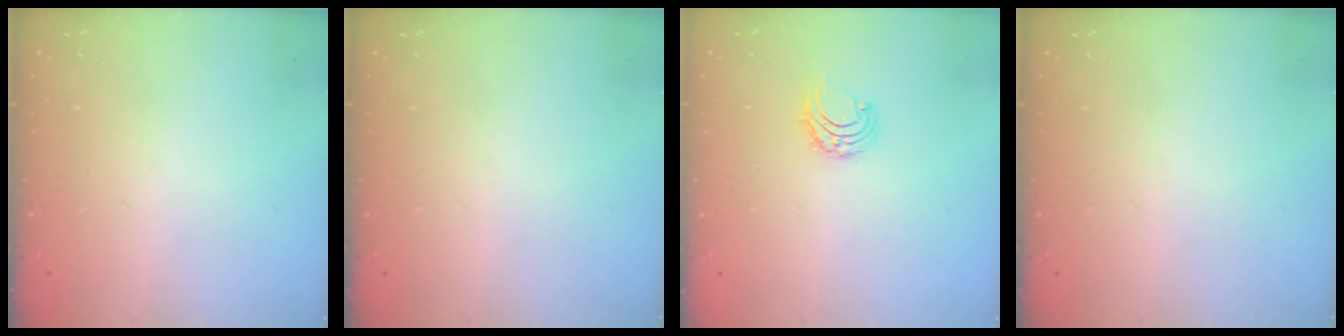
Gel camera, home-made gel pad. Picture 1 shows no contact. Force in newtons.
{"total": 0.0}
{"total": 6.3, "press": 6.3, "slide": 0.5}
{"total": 0.0}